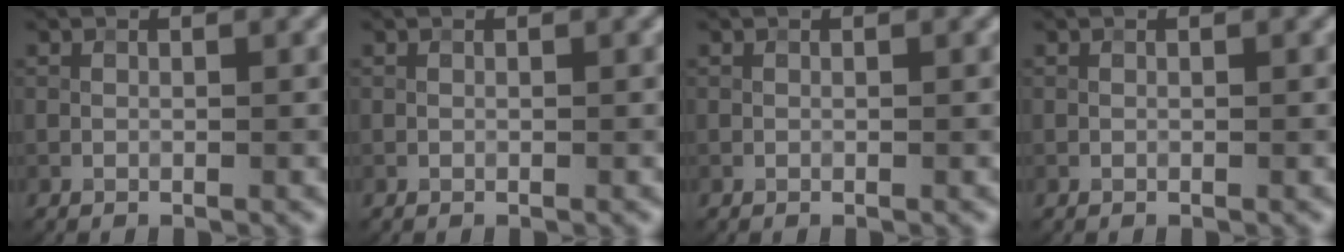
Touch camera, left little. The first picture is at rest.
{"total": 0.0}
{"total": 0.0}
{"total": 0.0}